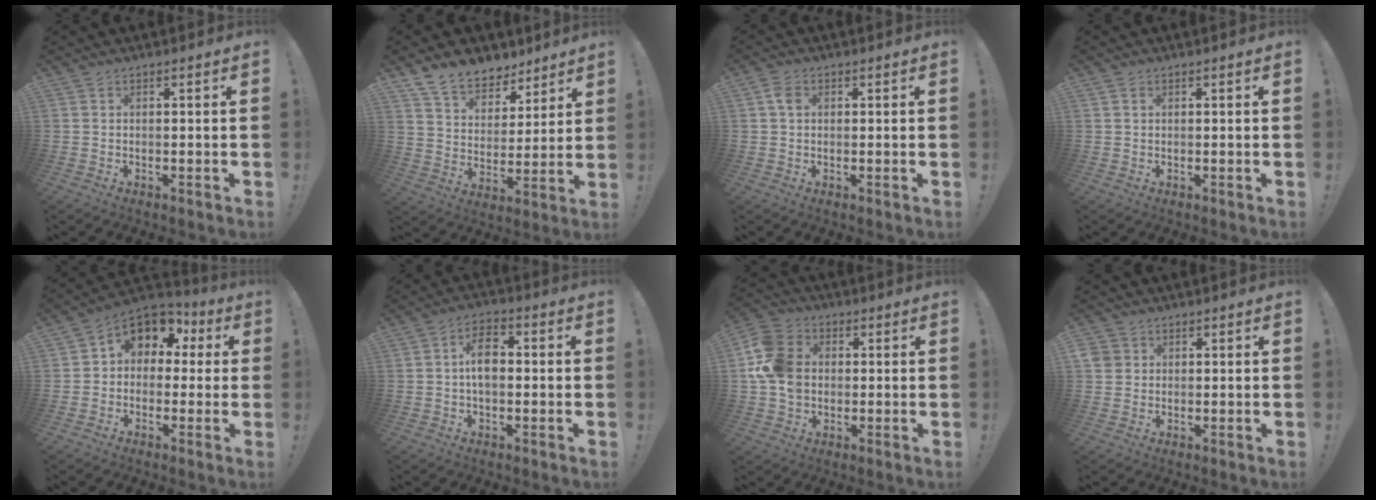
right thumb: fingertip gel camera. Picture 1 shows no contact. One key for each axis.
{"total": 11.8, "fx": 9.3, "fy": 6.4, "fz": 3.4, "tx": -0.068, "ty": -0.066, "tz": 0.178}
{"total": 3.4, "fx": 0.8, "fy": 2.2, "fz": 2.4, "tx": -0.040, "ty": 0.004, "tz": 0.015}
{"total": 0.7, "fx": 0.4, "fy": 0.5, "fz": 0.3, "tx": 0.001, "ty": -0.002, "tz": 0.006}
{"total": 8.8, "fx": 2.7, "fy": 7.0, "fz": 4.7, "tx": -0.072, "ty": -0.011, "tz": 0.057}
{"total": 8.0, "fx": 0.2, "fy": 4.8, "fz": 6.3, "tx": -0.106, "ty": 0.011, "tz": 0.005}
{"total": 13.1, "fx": 0.6, "fy": 10.6, "fz": 7.7, "tx": -0.148, "ty": 0.008, "tz": 0.015}
{"total": 3.4, "fx": 1.1, "fy": 3.0, "fz": 1.0, "tx": -0.017, "ty": 0.003, "tz": 0.023}